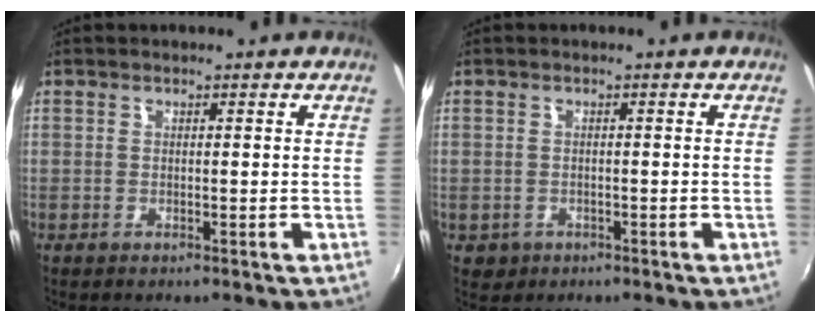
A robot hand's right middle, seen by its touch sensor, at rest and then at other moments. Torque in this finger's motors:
{"motor_torque": [0.41, -0.42, -0.02, 0.01]}